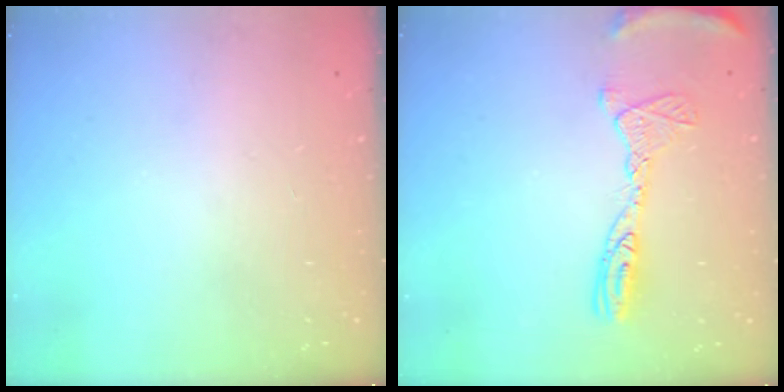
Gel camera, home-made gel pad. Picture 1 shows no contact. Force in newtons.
{"total": 12.9, "press": 12.8, "slide": 1.2}